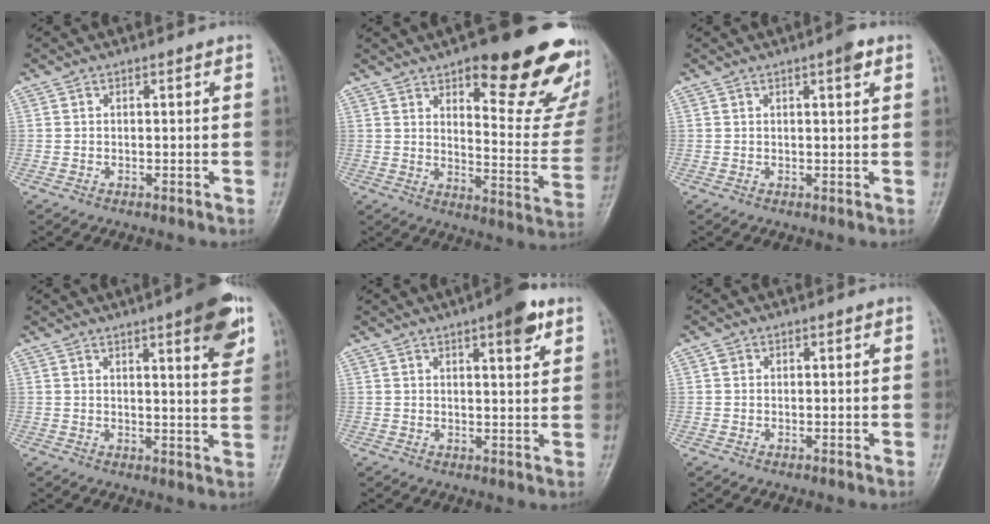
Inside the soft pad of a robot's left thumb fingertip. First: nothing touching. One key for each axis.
{"total": 25.1, "fx": 14.6, "fy": 7.9, "fz": 18.8, "tx": -0.196, "ty": -0.075, "tz": 0.195}
{"total": 2.6, "fx": 1.4, "fy": 0.5, "fz": 2.1, "tx": -0.028, "ty": -0.003, "tz": 0.017}
{"total": 10.5, "fx": 5.6, "fy": 2.1, "fz": 8.6, "tx": -0.095, "ty": -0.024, "tz": 0.068}
{"total": 6.9, "fx": 3.9, "fy": 1.9, "fz": 5.4, "tx": -0.064, "ty": -0.015, "tz": 0.048}
{"total": 0.7, "fx": 0.2, "fy": 0.7, "fz": 0.2, "tx": 0.002, "ty": 0.001, "tz": 0.003}